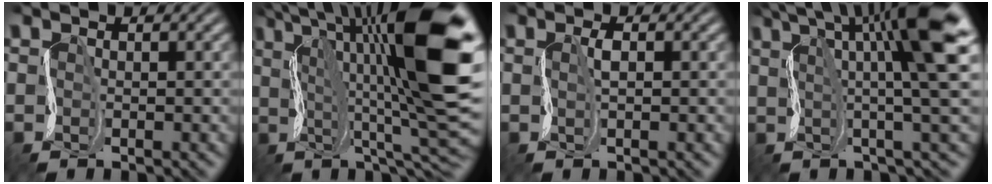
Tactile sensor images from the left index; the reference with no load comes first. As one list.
[{"total": 16.8, "force": [4.4, 4.4, 15.6], "torque": [-0.244, 0.015, 0.075]}, {"total": 1.2, "force": [0.2, 0.3, 1.1], "torque": [-0.024, 0.005, 0.004]}, {"total": 11.0, "force": [4.0, 1.9, 10.0], "torque": [-0.144, 0.018, 0.057]}]